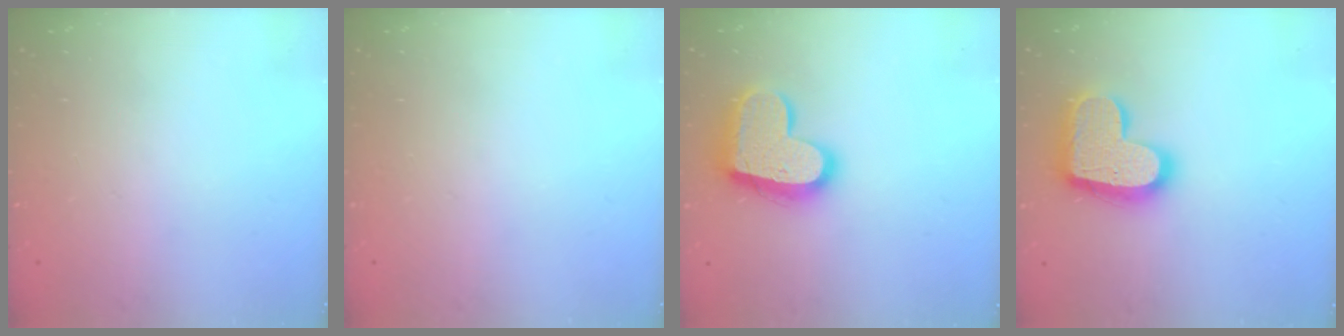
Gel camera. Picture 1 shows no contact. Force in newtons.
{"total": 0.0}
{"total": 17.6, "press": 17.5, "slide": 1.3}
{"total": 17.7, "press": 17.6, "slide": 1.3}